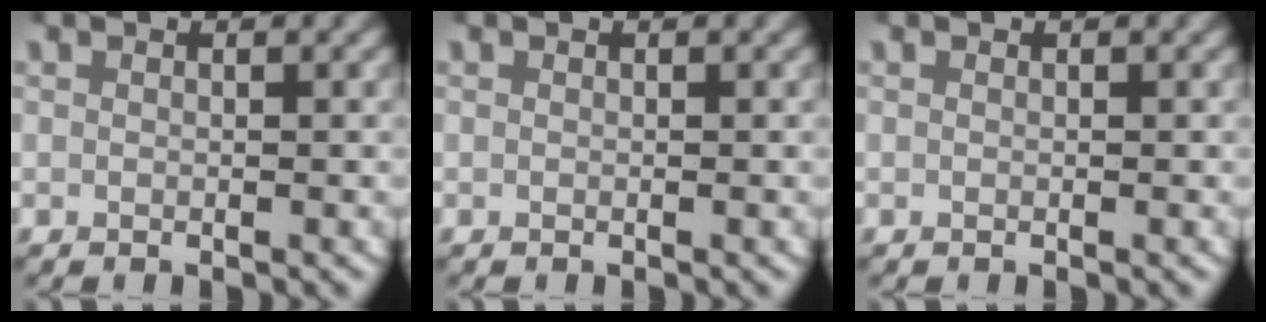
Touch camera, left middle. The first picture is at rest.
{"total": 0.0}
{"total": 0.0}